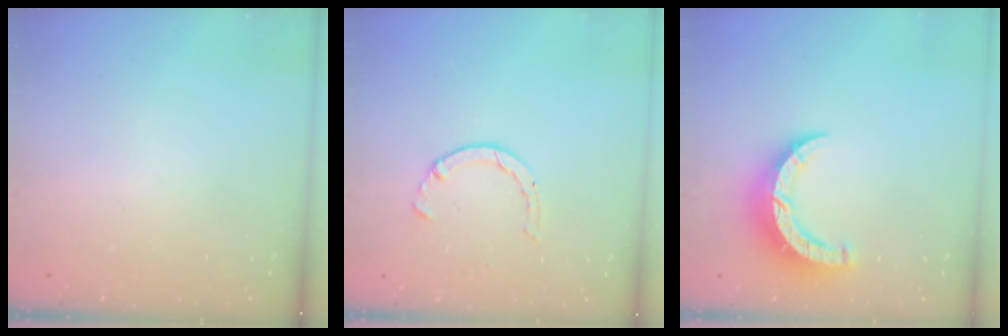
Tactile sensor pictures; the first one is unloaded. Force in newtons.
{"total": 2.1, "press": 2.1, "slide": 0.5}
{"total": 10.4, "press": 10.3, "slide": 0.7}